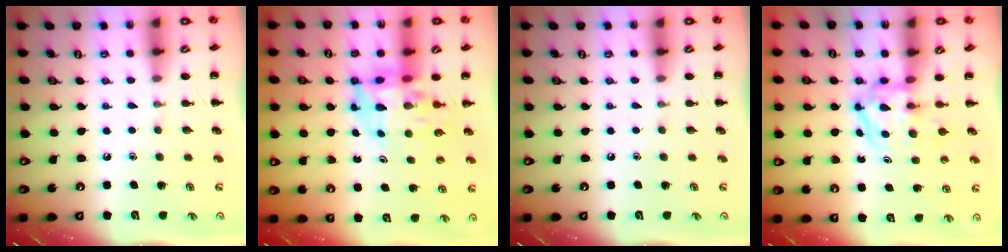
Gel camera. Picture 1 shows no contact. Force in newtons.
{"total": 9.0, "press": 8.5, "slide": 3.0}
{"total": 0.0}
{"total": 3.9, "press": 3.9, "slide": 0.5}